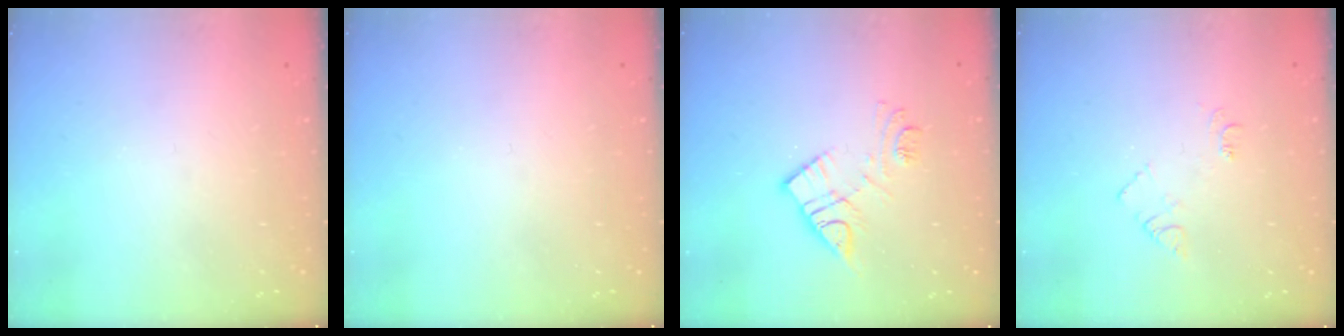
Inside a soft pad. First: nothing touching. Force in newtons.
{"total": 0.0}
{"total": 10.7, "press": 10.6, "slide": 0.7}
{"total": 5.9, "press": 5.8, "slide": 0.8}